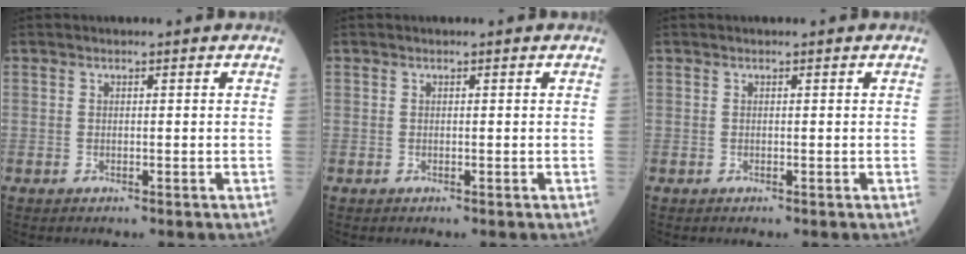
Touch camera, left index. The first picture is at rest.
{"total": 0.0}
{"total": 0.0}